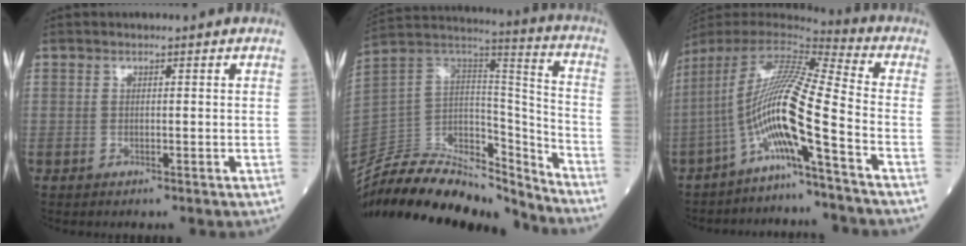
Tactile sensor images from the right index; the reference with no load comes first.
{"total": 26.6, "force": [-24.2, 6.0, 9.2], "torque": [-0.199, 0.010, -0.402]}
{"total": 13.5, "force": [-6.0, -1.3, 12.0], "torque": [-0.230, 0.014, -0.121]}